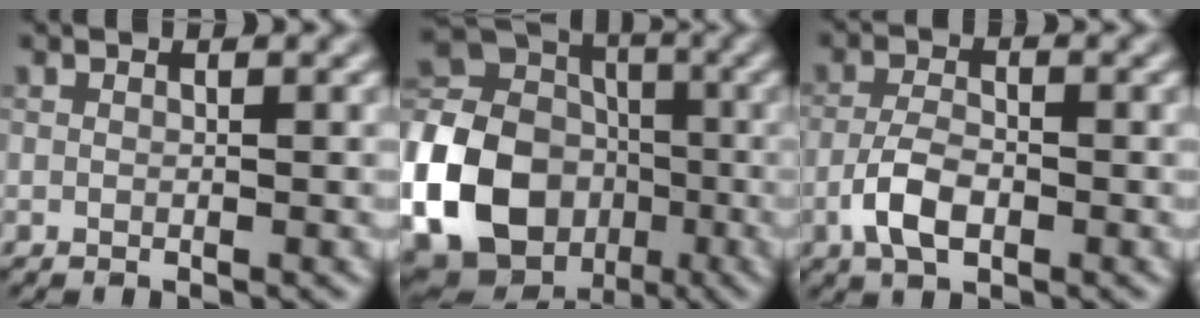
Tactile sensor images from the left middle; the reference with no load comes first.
{"total": 19.1, "force": [-5.5, 16.3, 8.3], "torque": [-0.194, -0.033, -0.129]}
{"total": 3.5, "force": [-1.5, 1.7, 2.6], "torque": [-0.055, 0.003, -0.037]}